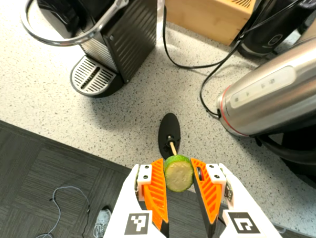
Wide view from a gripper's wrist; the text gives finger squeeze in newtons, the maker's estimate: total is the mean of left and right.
{"total": 9.1, "left": 8.6, "right": 9.5}